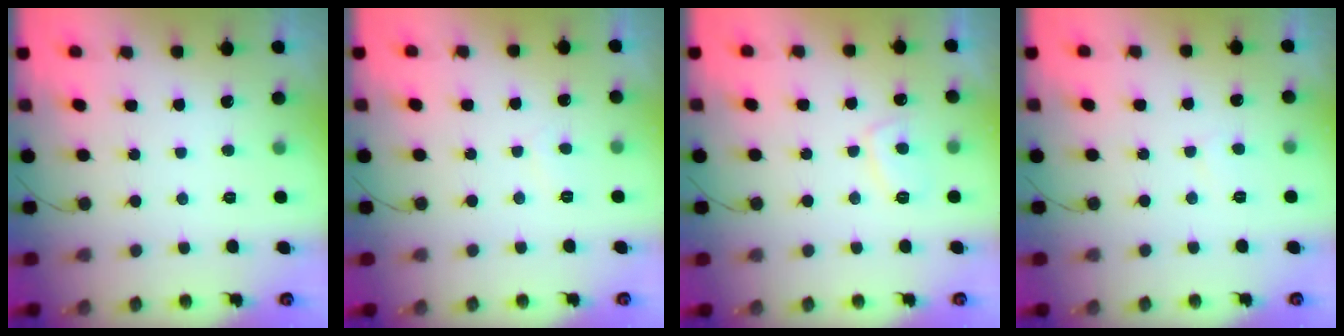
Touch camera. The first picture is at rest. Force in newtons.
{"total": 2.7, "press": 2.7, "slide": 0.4}
{"total": 4.5, "press": 4.4, "slide": 0.8}
{"total": 2.5, "press": 2.5, "slide": 0.3}